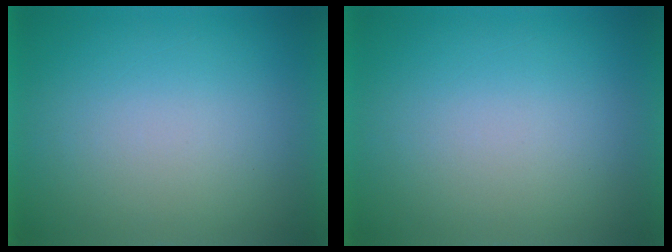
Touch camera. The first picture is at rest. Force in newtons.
{"total": 0.0}